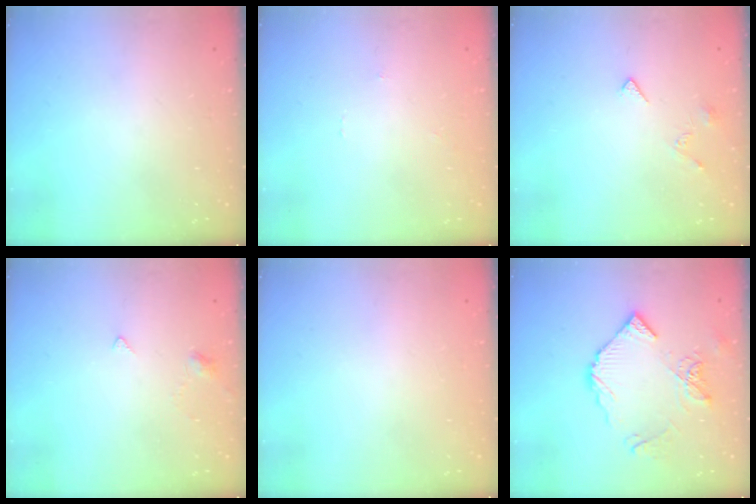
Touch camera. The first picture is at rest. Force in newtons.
{"total": 0.0}
{"total": 3.0, "press": 3.0, "slide": 0.7}
{"total": 2.4, "press": 2.4, "slide": 0.5}
{"total": 1.9, "press": 1.9, "slide": 0.1}
{"total": 11.4, "press": 11.3, "slide": 1.2}